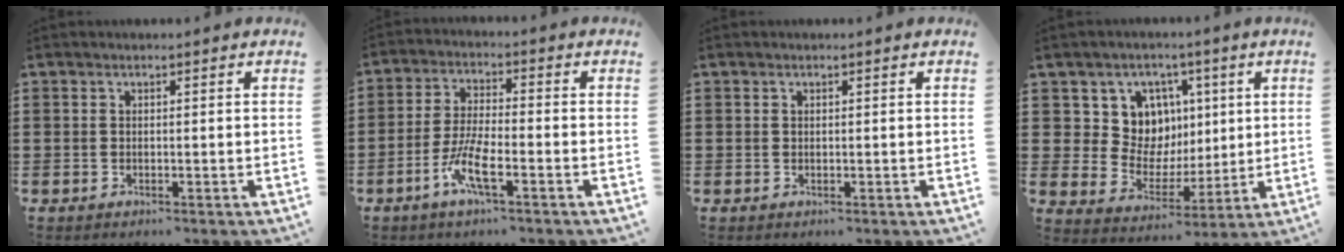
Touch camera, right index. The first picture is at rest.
{"total": 6.5, "force": [-3.2, 1.4, 5.5], "torque": [-0.127, -0.012, -0.066]}
{"total": 0.0}
{"total": 8.8, "force": [3.0, 7.9, 2.3], "torque": [-0.078, -0.018, 0.060]}